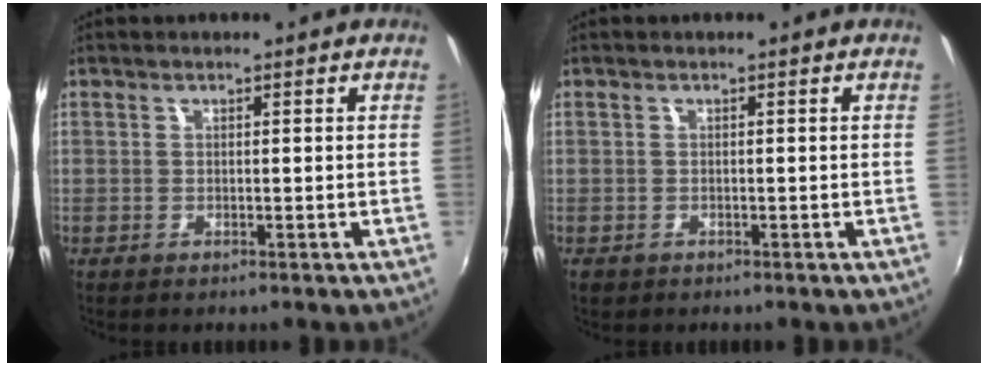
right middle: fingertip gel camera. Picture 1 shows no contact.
{"total": 1.0, "force": [-0.5, 0.8, 0.4], "torque": [-0.009, -0.002, -0.007]}